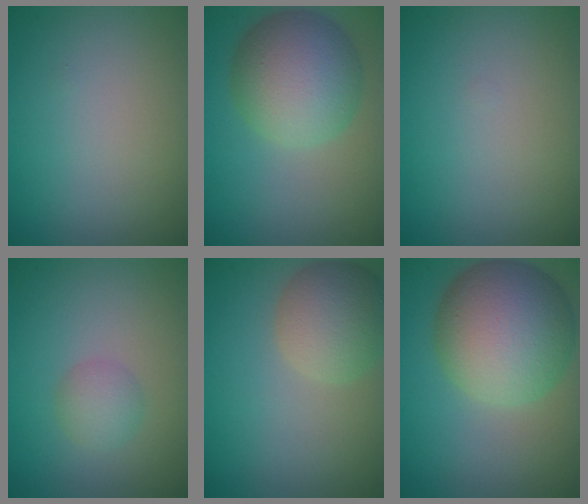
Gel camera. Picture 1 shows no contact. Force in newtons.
{"total": 8.0, "press": 8.0, "slide": 0.2}
{"total": 0.0}
{"total": 2.0, "press": 2.0, "slide": 0.2}
{"total": 5.3, "press": 5.3, "slide": 0.3}
{"total": 10.9, "press": 10.9, "slide": 0.5}